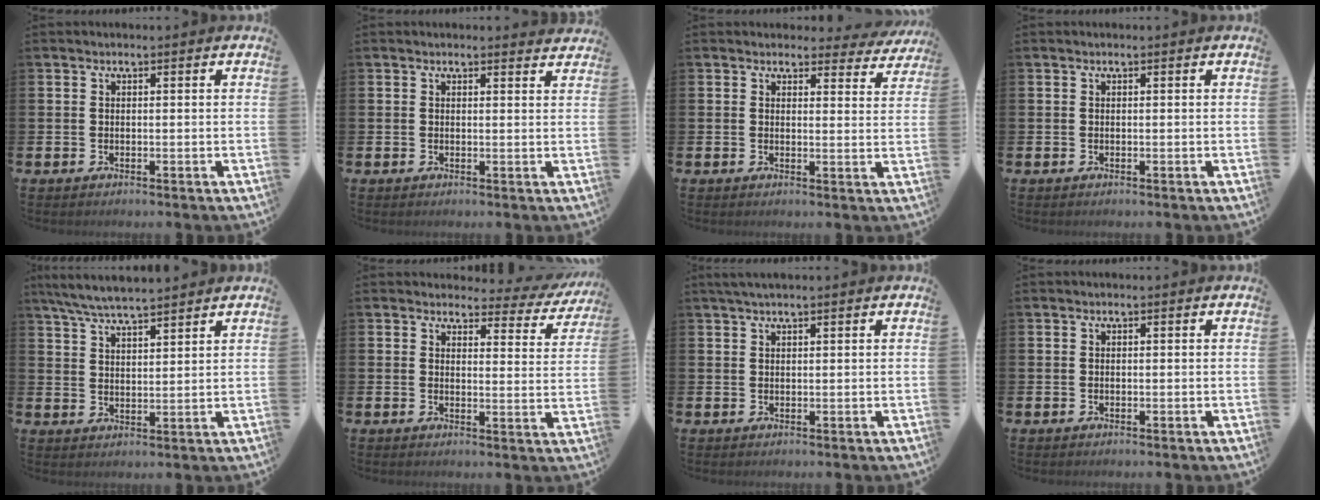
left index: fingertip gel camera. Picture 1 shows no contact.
{"total": 1.2, "force": [1.2, 0.2, 0.0], "torque": [0.008, -0.005, 0.021]}
{"total": 2.7, "force": [2.5, 1.1, 0.2], "torque": [0.006, -0.018, 0.039]}
{"total": 0.0}
{"total": 6.1, "force": [5.9, 0.4, 1.8], "torque": [-0.054, -0.021, 0.107]}
{"total": 2.7, "force": [2.3, 1.2, 0.4], "torque": [-0.011, -0.021, 0.033]}
{"total": 1.7, "force": [1.4, 0.2, 1.0], "torque": [-0.017, 0.003, 0.024]}
{"total": 0.0}